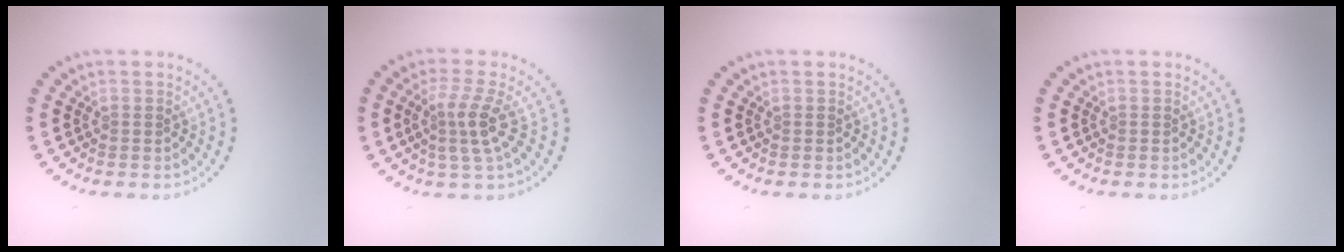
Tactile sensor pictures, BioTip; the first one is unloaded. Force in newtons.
{"total": 2.9, "press": 2.3, "slide": 1.9}
{"total": 0.0}
{"total": 0.0}